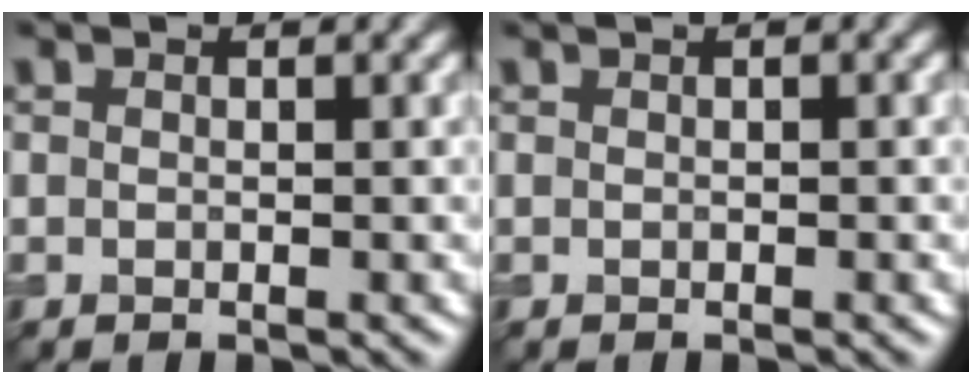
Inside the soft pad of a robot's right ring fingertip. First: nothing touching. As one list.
[{"total": 0.6, "force": [0.3, 0.1, 0.5], "torque": [-0.010, 0.005, 0.003]}]